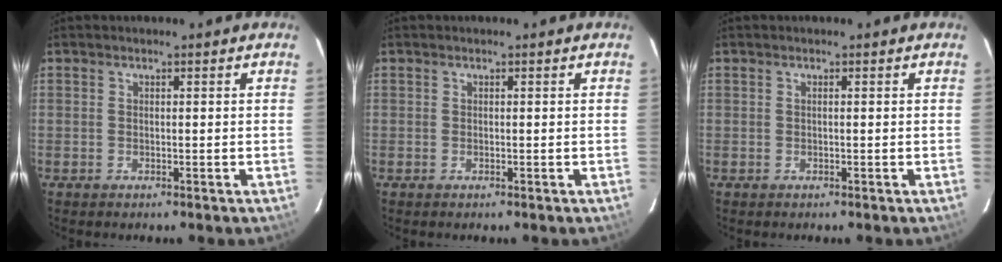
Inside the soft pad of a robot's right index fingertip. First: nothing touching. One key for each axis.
{"total": 0.0}
{"total": 0.0}